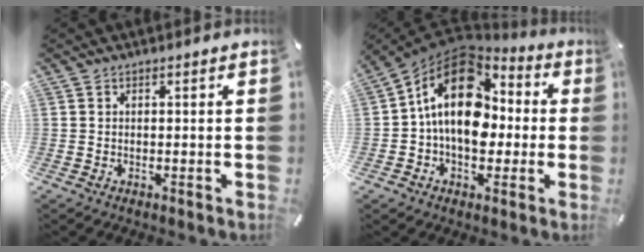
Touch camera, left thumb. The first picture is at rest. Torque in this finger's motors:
{"motor_torque": [0.87, 1.90, 2.77, 0.00, 0.31]}